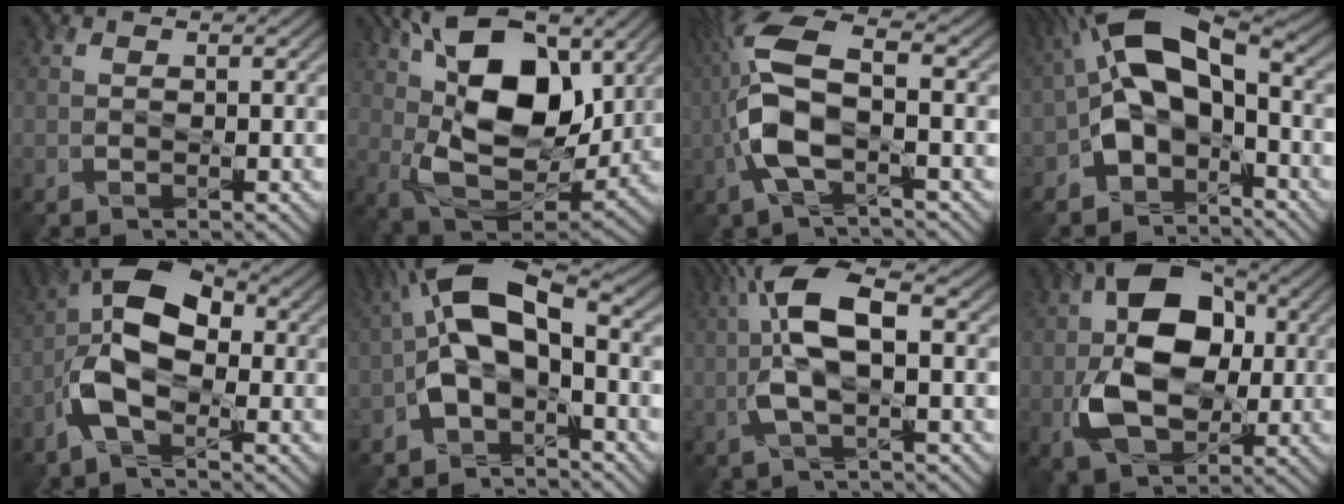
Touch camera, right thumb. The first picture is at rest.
{"total": 17.4, "force": [5.5, 9.6, 13.5], "torque": [-0.247, 0.018, 0.084]}
{"total": 10.8, "force": [-1.5, 4.3, 9.8], "torque": [-0.230, 0.016, -0.042]}
{"total": 14.0, "force": [-2.7, 7.9, 11.2], "torque": [-0.199, 0.018, -0.064]}
{"total": 9.0, "force": [-2.2, 4.4, 7.5], "torque": [-0.149, 0.018, -0.060]}
{"total": 11.9, "force": [-1.9, 6.2, 10.0], "torque": [-0.185, 0.024, -0.053]}
{"total": 8.9, "force": [0.3, 3.0, 8.3], "torque": [-0.181, 0.021, -0.004]}
{"total": 12.1, "force": [-0.3, 8.1, 9.0], "torque": [-0.172, 0.003, -0.011]}